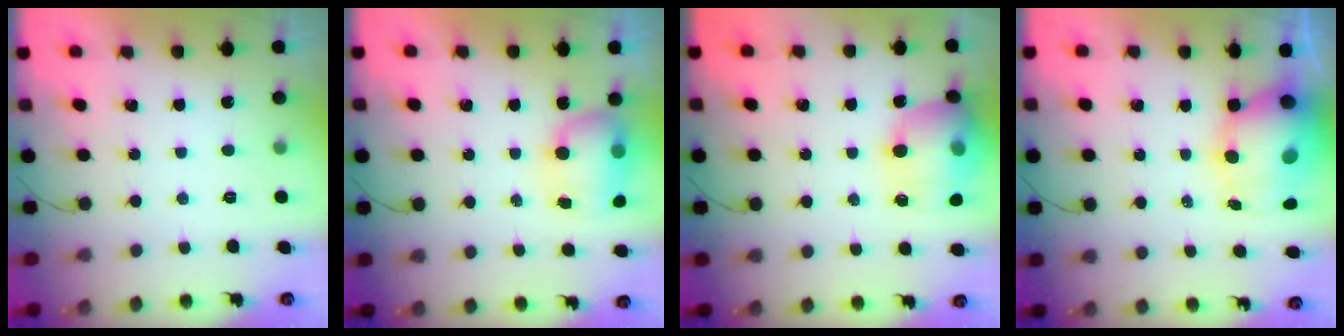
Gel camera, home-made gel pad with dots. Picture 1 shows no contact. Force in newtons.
{"total": 12.1, "press": 9.5, "slide": 7.5}
{"total": 17.6, "press": 17.4, "slide": 2.6}
{"total": 11.8, "press": 11.3, "slide": 3.4}